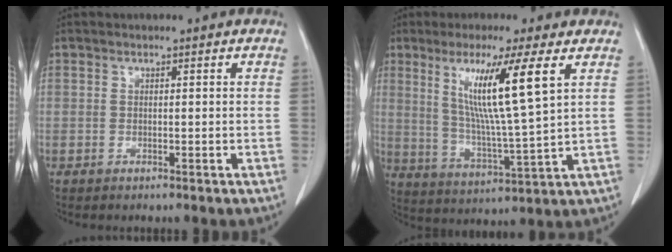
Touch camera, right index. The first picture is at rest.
{"total": 12.5, "force": [5.0, -1.1, 11.4], "torque": [-0.207, -0.016, 0.092]}